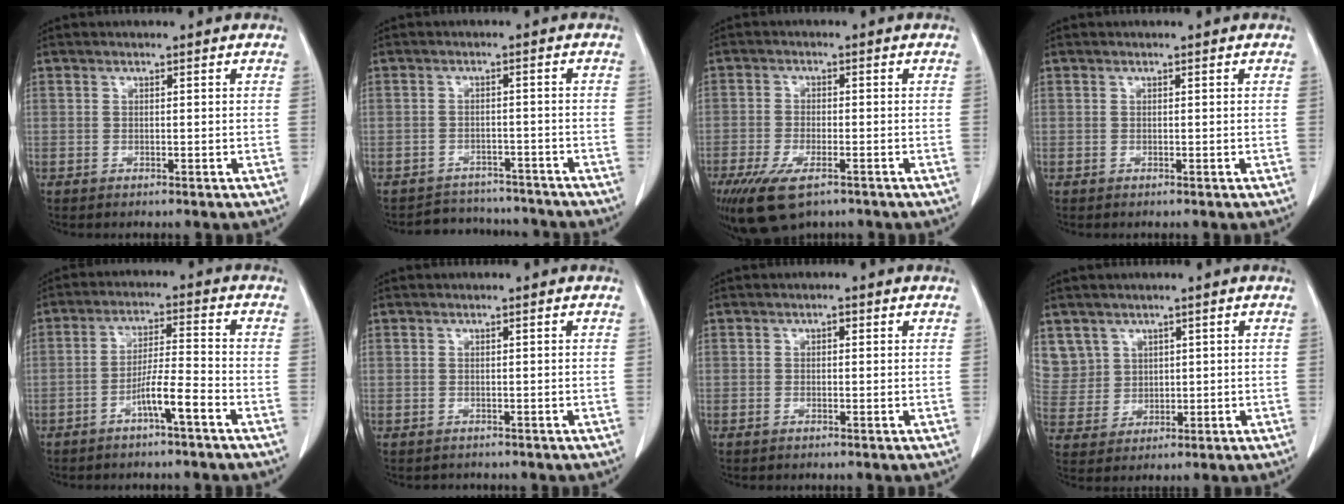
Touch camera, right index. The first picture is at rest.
{"total": 7.1, "force": [-6.6, 2.5, -0.5], "torque": [0.018, 0.022, -0.086]}
{"total": 9.0, "force": [-5.8, 3.3, 6.1], "torque": [-0.114, -0.018, -0.097]}
{"total": 0.0}
{"total": 5.8, "force": [-3.3, -0.2, 4.8], "torque": [-0.086, 0.009, -0.059]}
{"total": 1.0, "force": [-0.8, 0.6, -0.1], "torque": [-0.002, 0.002, -0.012]}
{"total": 0.8, "force": [0.0, 0.4, 0.7], "torque": [-0.008, 0.003, -0.003]}
{"total": 7.0, "force": [3.5, 6.0, 0.0], "torque": [-0.005, 0.015, 0.089]}